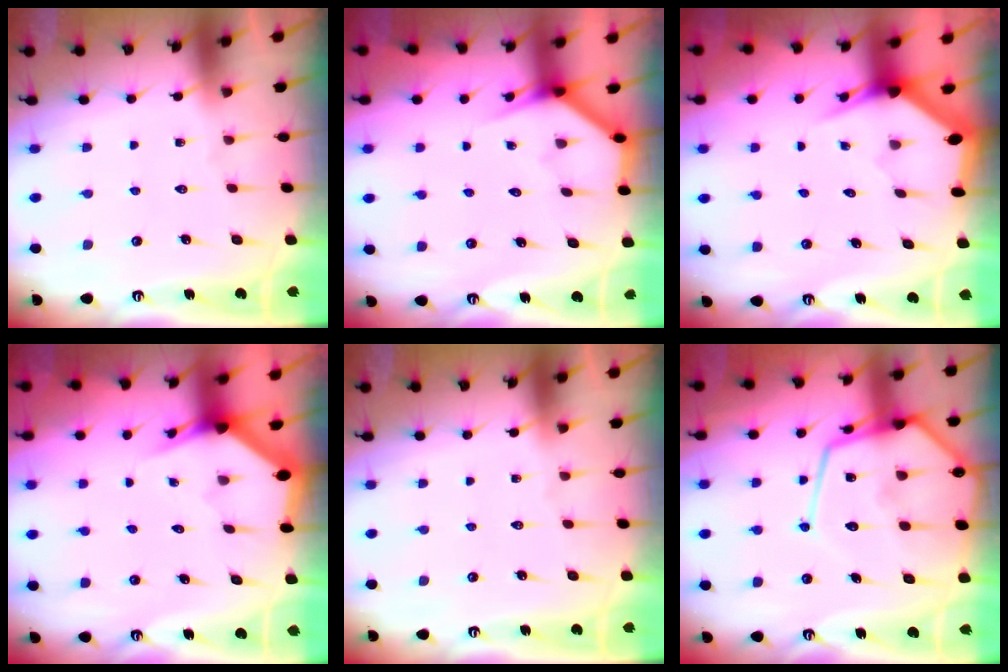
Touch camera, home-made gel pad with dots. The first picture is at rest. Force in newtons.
{"total": 3.9, "press": 3.9, "slide": 0.2}
{"total": 3.2, "press": 3.2, "slide": 0.1}
{"total": 3.0, "press": 3.0, "slide": 0.0}
{"total": 0.0}
{"total": 18.8, "press": 18.7, "slide": 1.7}